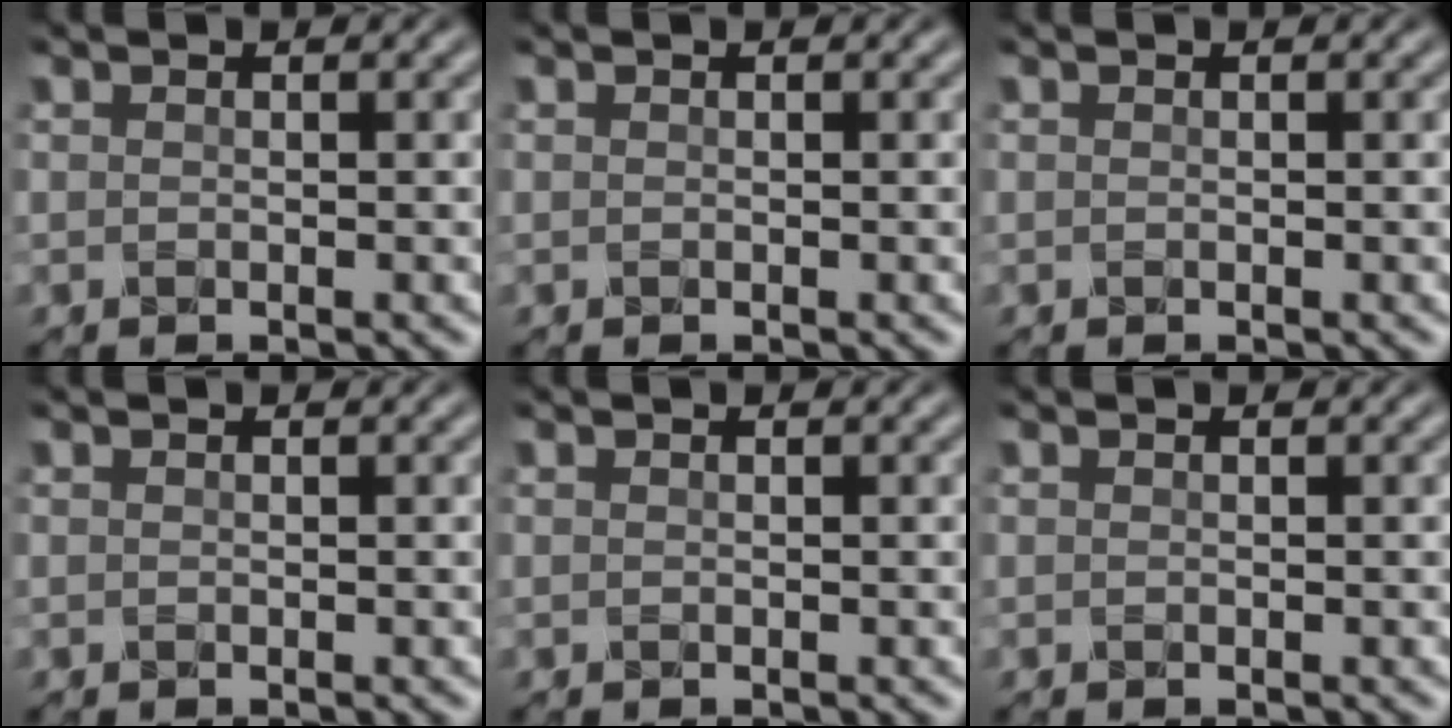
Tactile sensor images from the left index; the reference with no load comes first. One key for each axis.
{"total": 0.0}
{"total": 0.0}
{"total": 0.0}
{"total": 0.0}
{"total": 0.0}